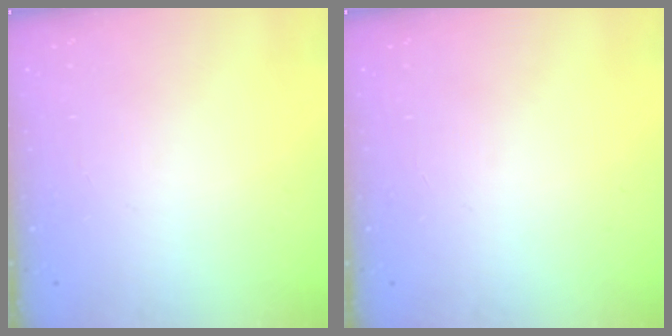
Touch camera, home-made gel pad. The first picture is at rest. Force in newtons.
{"total": 0.0}